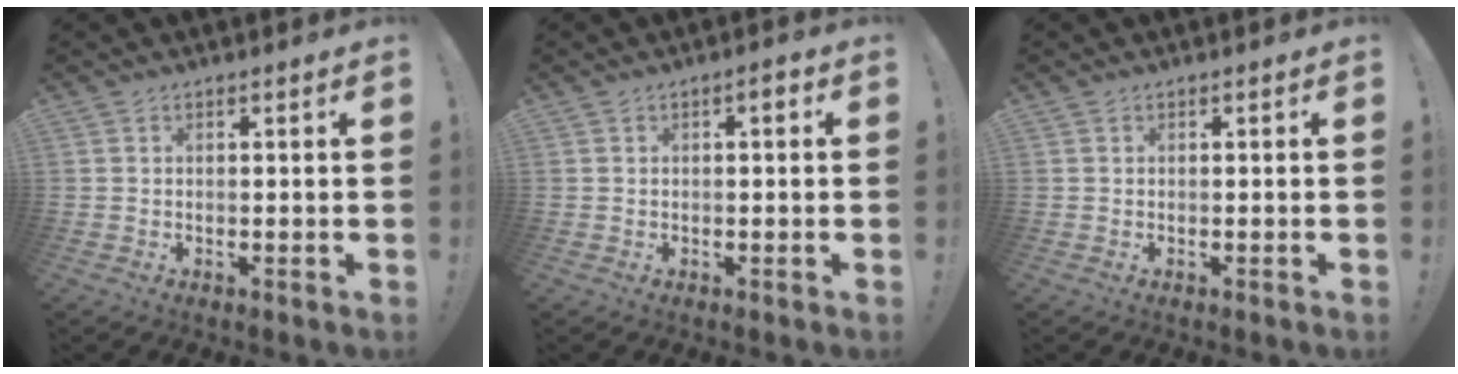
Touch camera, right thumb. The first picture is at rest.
{"total": 1.6, "force": [-0.2, 0.5, 1.5], "torque": [-0.025, 0.004, -0.008]}
{"total": 0.0}